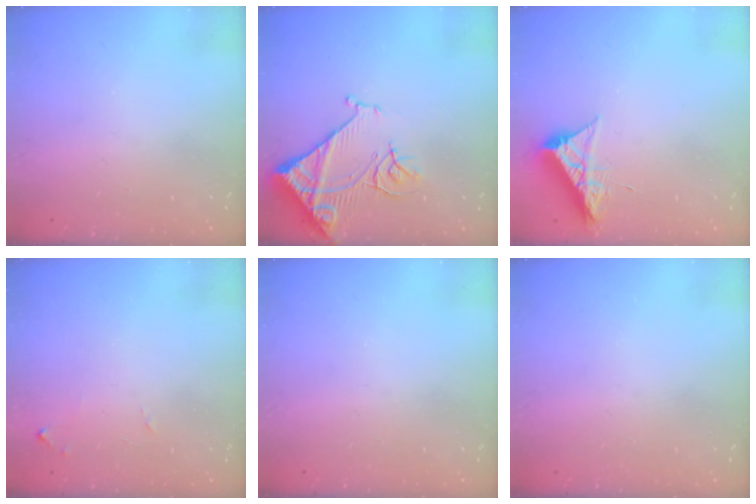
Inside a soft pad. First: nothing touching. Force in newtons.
{"total": 13.6, "press": 13.5, "slide": 1.7}
{"total": 8.4, "press": 8.4, "slide": 0.4}
{"total": 5.4, "press": 5.4, "slide": 0.4}
{"total": 0.0}
{"total": 0.0}